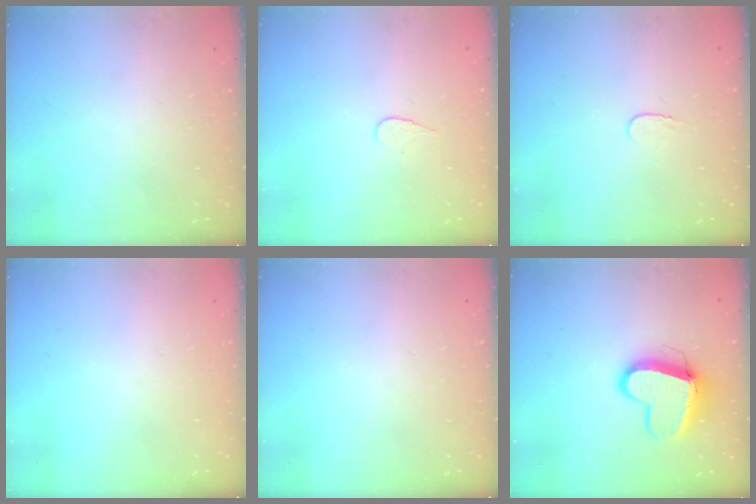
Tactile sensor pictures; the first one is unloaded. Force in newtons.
{"total": 3.6, "press": 3.6, "slide": 0.3}
{"total": 3.6, "press": 3.6, "slide": 0.4}
{"total": 0.0}
{"total": 0.0}
{"total": 11.6, "press": 11.6, "slide": 1.2}